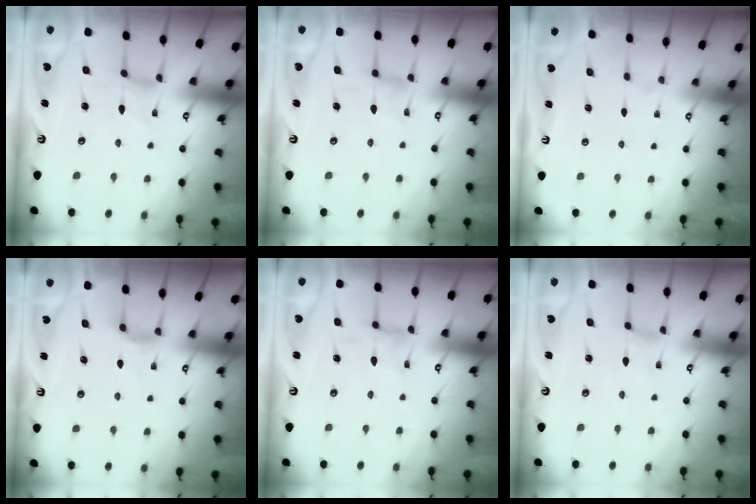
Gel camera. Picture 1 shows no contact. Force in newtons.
{"total": 1.2, "press": 1.1, "slide": 0.4}
{"total": 0.0}
{"total": 2.9, "press": 2.9, "slide": 0.5}
{"total": 0.9, "press": 0.9, "slide": 0.0}
{"total": 0.0}